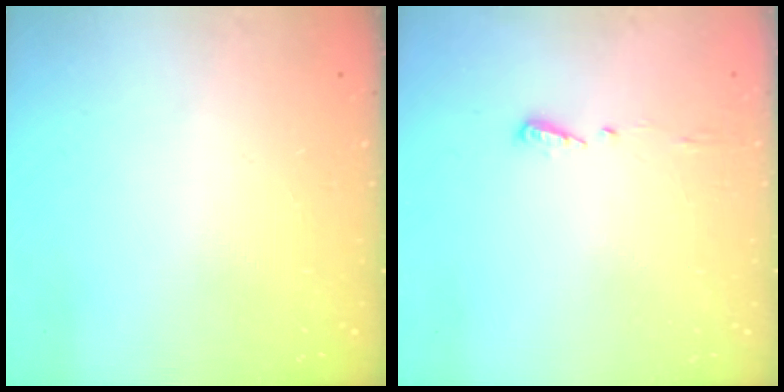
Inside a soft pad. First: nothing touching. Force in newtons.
{"total": 4.0, "press": 3.9, "slide": 0.5}